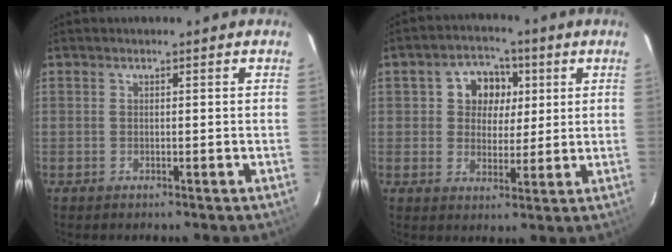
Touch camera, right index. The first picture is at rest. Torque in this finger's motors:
{"motor_torque": [0.19, -0.01, 0.15, 0.06]}